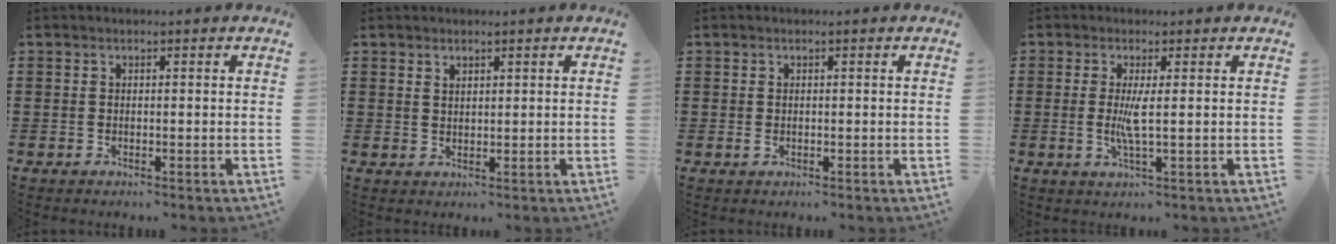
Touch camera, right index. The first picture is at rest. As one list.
[{"total": 1.4, "force": [1.3, 0.6, 0.2], "torque": [-0.006, 0.001, 0.025]}, {"total": 0.6, "force": [-0.1, 0.3, 0.5], "torque": [-0.012, -0.002, -0.001]}, {"total": 3.5, "force": [0.1, 0.0, 3.5], "torque": [-0.073, -0.009, -0.002]}]